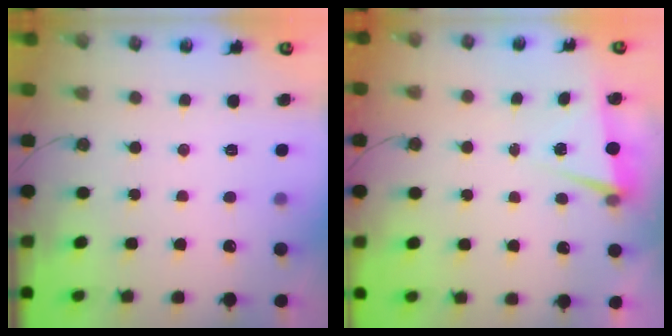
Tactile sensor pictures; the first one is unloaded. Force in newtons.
{"total": 1.9, "press": 1.4, "slide": 1.3}